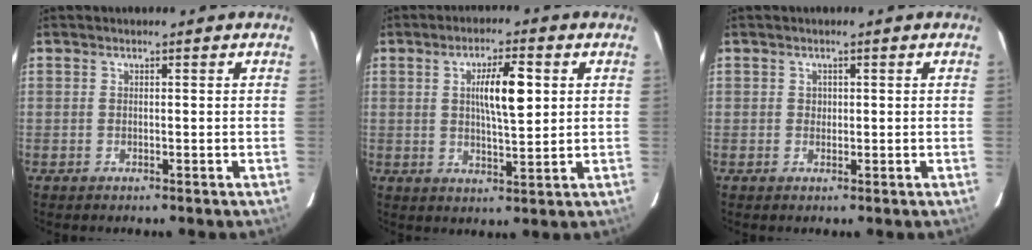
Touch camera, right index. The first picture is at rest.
{"total": 7.6, "force": [1.8, 1.5, 7.2], "torque": [-0.123, 0.007, 0.032]}
{"total": 0.8, "force": [0.2, 0.7, 0.3], "torque": [-0.002, 0.001, 0.002]}